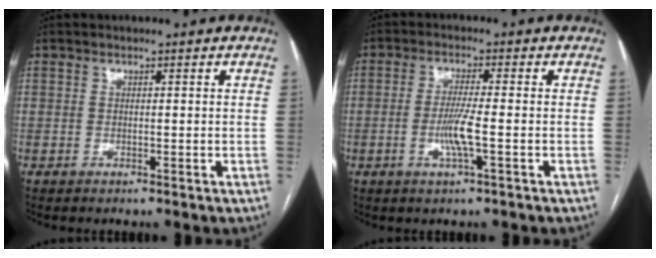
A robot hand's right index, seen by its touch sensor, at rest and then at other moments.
{"total": 4.9, "force": [-1.3, -0.1, 4.7], "torque": [-0.096, -0.008, -0.026]}